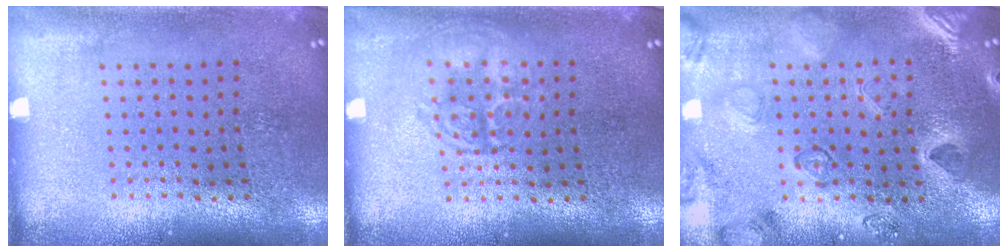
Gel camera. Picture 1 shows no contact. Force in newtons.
{"total": 1.1, "press": 1.1, "slide": 0.2}
{"total": 2.3, "press": 2.1, "slide": 0.8}